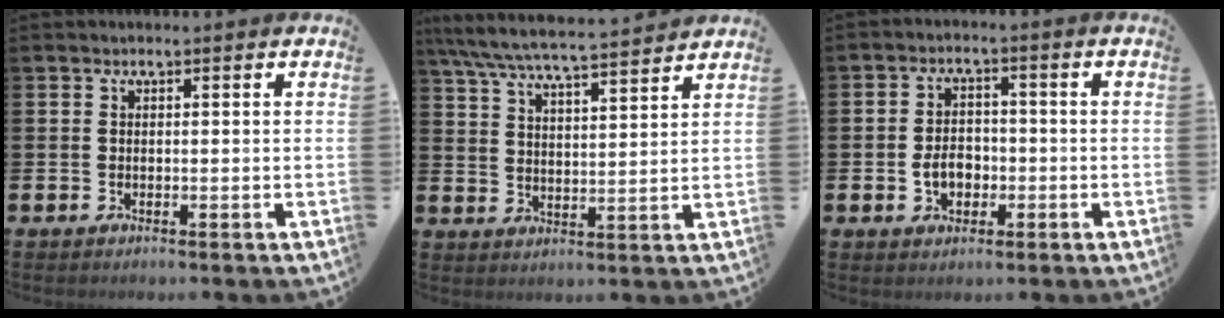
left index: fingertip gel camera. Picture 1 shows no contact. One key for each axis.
{"total": 6.6, "fx": 6.2, "fy": 0.4, "fz": 2.2, "tx": -0.067, "ty": -0.042, "tz": 0.107}
{"total": 4.0, "fx": -1.1, "fy": 2.9, "fz": 2.5, "tx": -0.032, "ty": -0.002, "tz": -0.027}